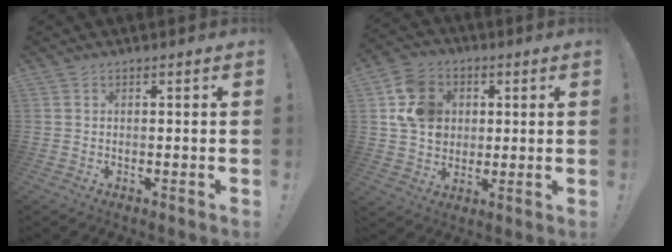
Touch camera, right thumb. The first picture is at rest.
{"total": 13.7, "force": [3.5, 11.5, 6.6], "torque": [-0.106, 0.000, 0.076]}